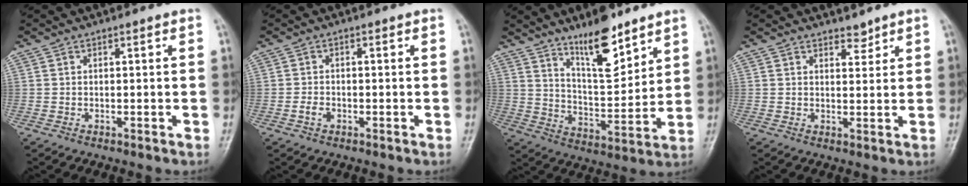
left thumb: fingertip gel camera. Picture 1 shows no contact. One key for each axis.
{"total": 2.0, "fx": -0.9, "fy": 1.4, "fz": 1.1, "tx": -0.019, "ty": 0.006, "tz": -0.018}
{"total": 12.4, "fx": 8.8, "fy": 3.9, "fz": 7.8, "tx": -0.106, "ty": -0.070, "tz": 0.158}
{"total": 2.3, "fx": 1.9, "fy": 1.0, "fz": 0.5, "tx": 0.008, "ty": -0.015, "tz": 0.028}